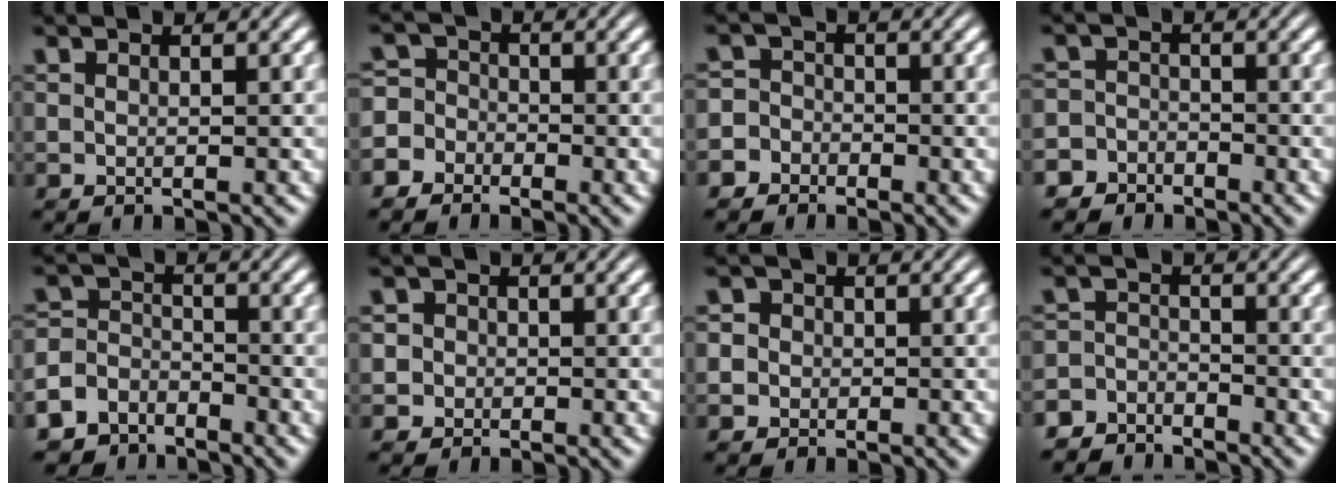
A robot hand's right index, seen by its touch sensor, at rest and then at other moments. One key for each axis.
{"total": 6.2, "fx": -1.8, "fy": 5.8, "fz": 1.2, "tx": -0.021, "ty": -0.018, "tz": -0.041}
{"total": 4.2, "fx": -2.1, "fy": 3.6, "fz": 0.3, "tx": -0.003, "ty": -0.012, "tz": -0.042}
{"total": 4.9, "fx": -3.4, "fy": 3.5, "fz": 0.1, "tx": 0.006, "ty": -0.015, "tz": -0.064}
{"total": 6.5, "fx": -3.7, "fy": 5.1, "fz": 1.6, "tx": -0.026, "ty": -0.027, "tz": -0.065}
{"total": 3.6, "fx": -0.8, "fy": 3.4, "fz": 0.5, "tx": -0.010, "ty": -0.004, "tz": -0.022}
{"total": 3.6, "fx": -0.4, "fy": 3.5, "fz": 0.7, "tx": -0.016, "ty": -0.003, "tz": -0.017}
{"total": 4.3, "fx": -3.9, "fy": 1.9, "fz": 0.2, "tx": 0.011, "ty": -0.016, "tz": -0.067}